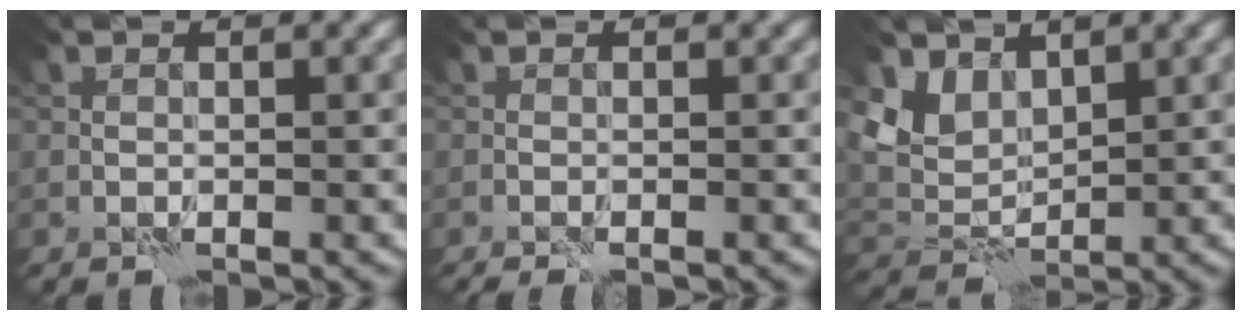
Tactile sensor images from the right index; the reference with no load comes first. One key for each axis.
{"total": 1.2, "fx": -0.9, "fy": 0.1, "fz": 0.8, "tx": -0.021, "ty": 0.000, "tz": -0.014}
{"total": 4.0, "fx": 2.8, "fy": 2.6, "fz": 1.3, "tx": -0.041, "ty": -0.005, "tz": 0.052}